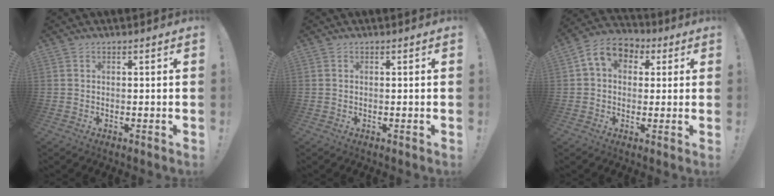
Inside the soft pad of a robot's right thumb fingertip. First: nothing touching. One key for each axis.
{"total": 0.0}
{"total": 9.8, "fx": 3.0, "fy": 7.3, "fz": 5.8, "tx": -0.092, "ty": 0.003, "tz": 0.063}